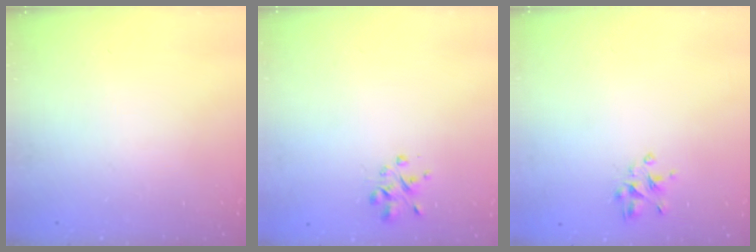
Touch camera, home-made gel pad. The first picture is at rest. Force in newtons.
{"total": 1.6, "press": 1.5, "slide": 0.5}
{"total": 3.0, "press": 2.7, "slide": 1.2}